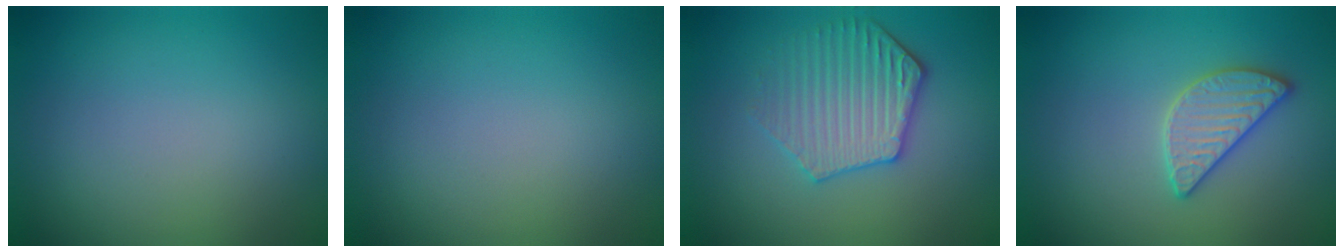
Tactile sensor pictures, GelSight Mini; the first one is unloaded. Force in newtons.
{"total": 0.0}
{"total": 3.9, "press": 3.7, "slide": 1.2}
{"total": 2.8, "press": 2.8, "slide": 0.2}